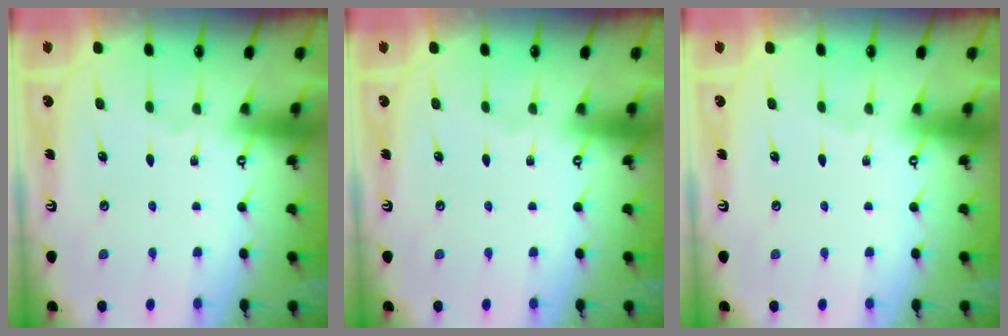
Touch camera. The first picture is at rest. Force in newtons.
{"total": 0.0}
{"total": 0.0}